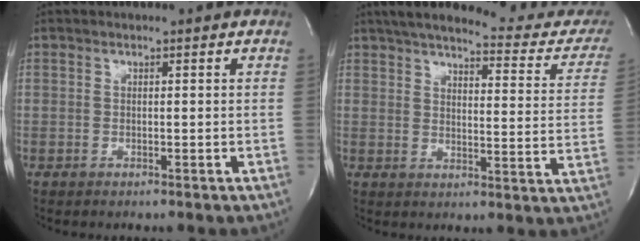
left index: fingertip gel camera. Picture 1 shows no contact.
{"total": 22.7, "force": [20.1, 4.3, 9.5], "torque": [-0.127, -0.037, 0.234]}